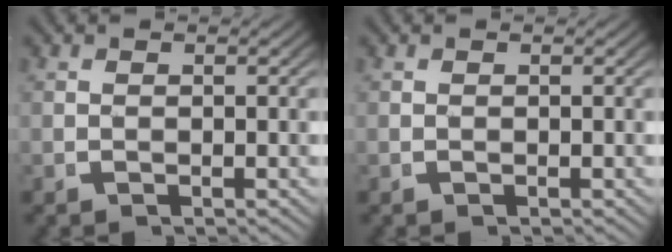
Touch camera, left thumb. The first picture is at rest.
{"total": 0.0}